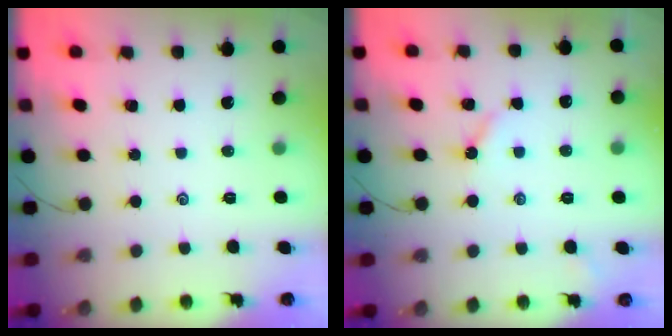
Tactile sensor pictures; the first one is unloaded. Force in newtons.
{"total": 3.7, "press": 3.6, "slide": 0.6}